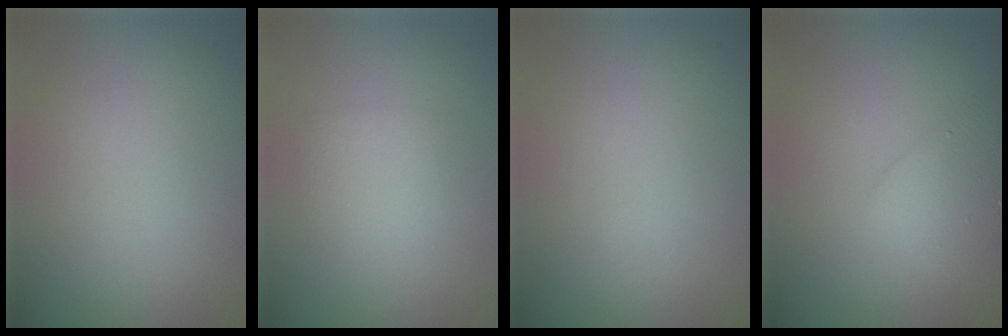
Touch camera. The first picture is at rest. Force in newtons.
{"total": 2.3, "press": 2.3, "slide": 0.1}
{"total": 0.0}
{"total": 2.9, "press": 2.9, "slide": 0.1}